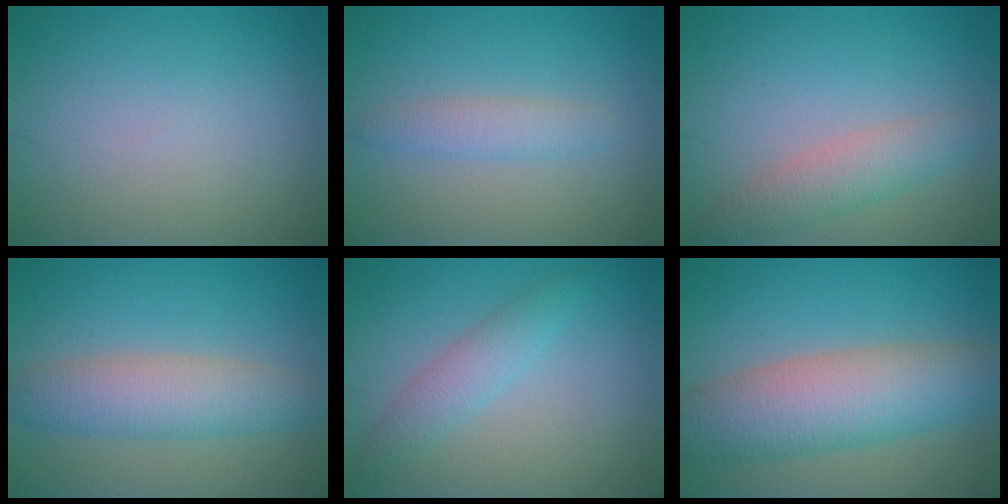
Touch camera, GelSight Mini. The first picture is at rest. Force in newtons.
{"total": 2.1, "press": 2.1, "slide": 0.1}
{"total": 3.1, "press": 3.1, "slide": 0.2}
{"total": 5.2, "press": 5.2, "slide": 0.1}
{"total": 2.5, "press": 2.5, "slide": 0.1}
{"total": 8.5, "press": 8.5, "slide": 0.3}